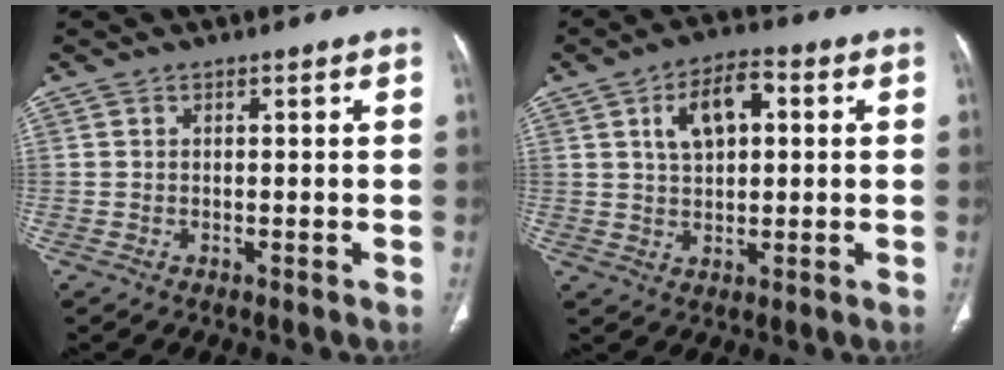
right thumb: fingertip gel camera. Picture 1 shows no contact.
{"total": 8.7, "force": [2.4, 4.8, 6.8], "torque": [-0.104, 0.010, 0.037]}